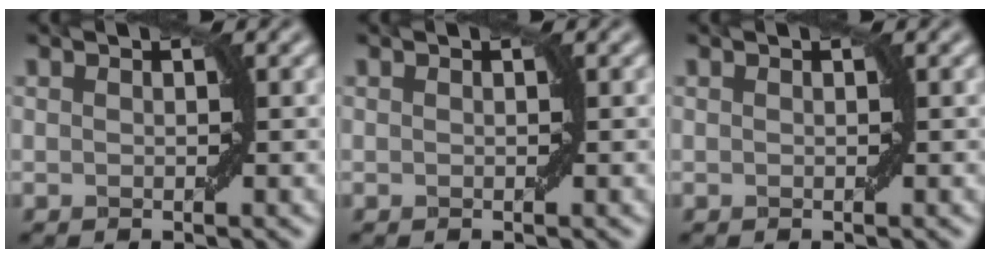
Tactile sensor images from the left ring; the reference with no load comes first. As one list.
[{"total": 0.0}, {"total": 0.0}]